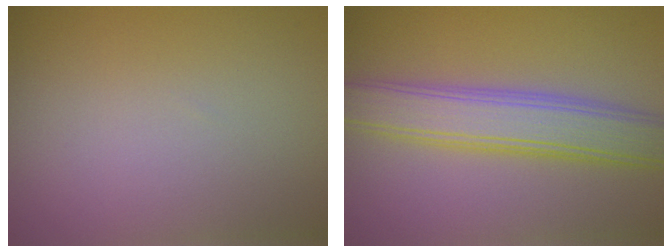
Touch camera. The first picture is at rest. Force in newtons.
{"total": 5.9, "press": 5.9, "slide": 0.4}